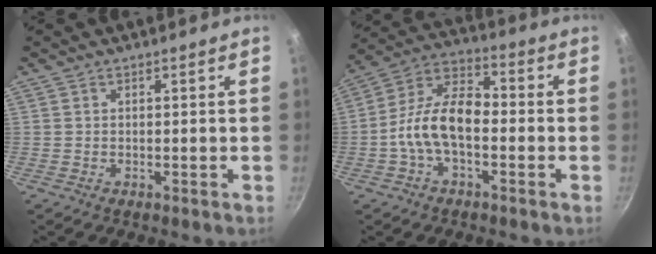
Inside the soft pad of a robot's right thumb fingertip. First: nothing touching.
{"total": 12.2, "force": [-2.6, 6.8, 9.8], "torque": [-0.164, 0.048, -0.065]}